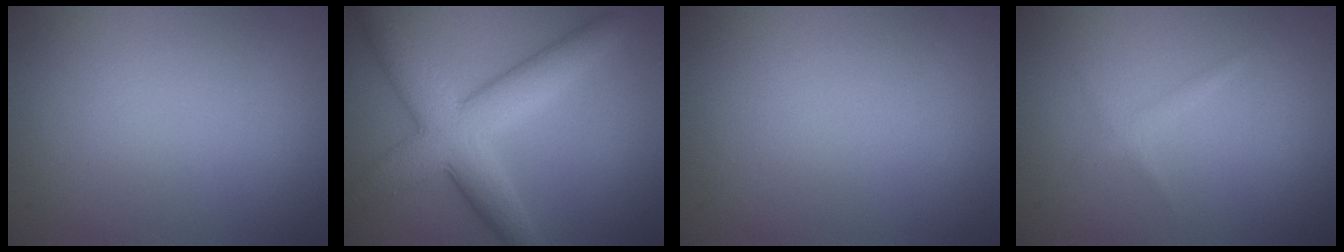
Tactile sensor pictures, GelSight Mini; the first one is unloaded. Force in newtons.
{"total": 7.4, "press": 7.4, "slide": 0.2}
{"total": 0.0}
{"total": 0.9, "press": 0.9, "slide": 0.1}